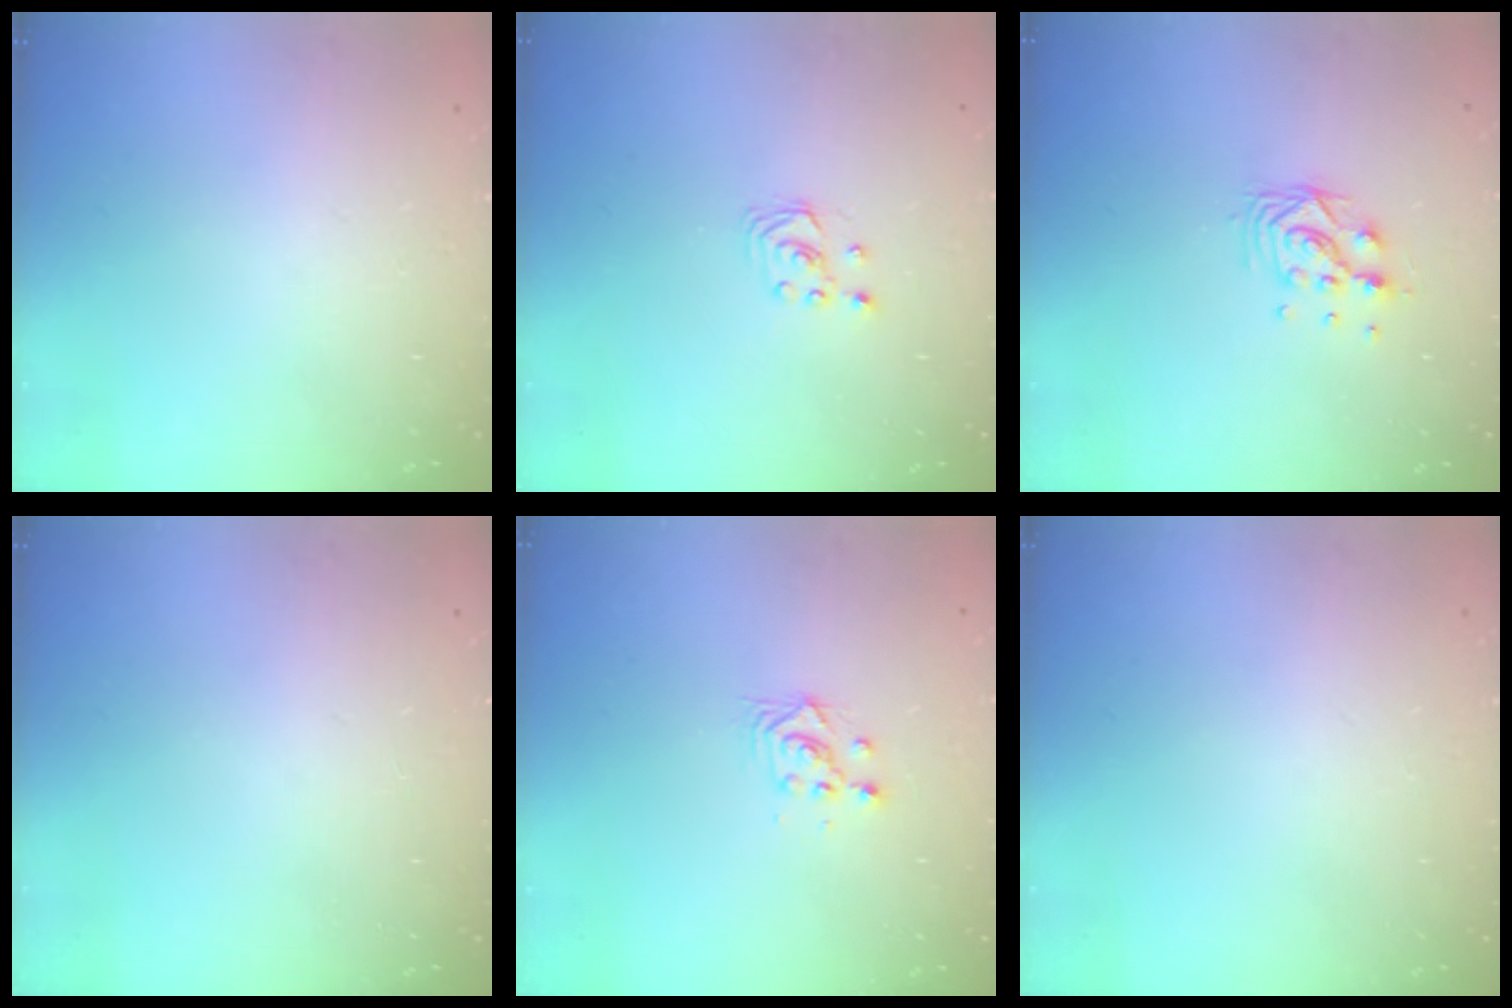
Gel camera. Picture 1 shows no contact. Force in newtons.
{"total": 1.9, "press": 1.9, "slide": 0.2}
{"total": 8.8, "press": 8.8, "slide": 0.6}
{"total": 0.0}
{"total": 3.0, "press": 3.0, "slide": 0.1}
{"total": 0.0}